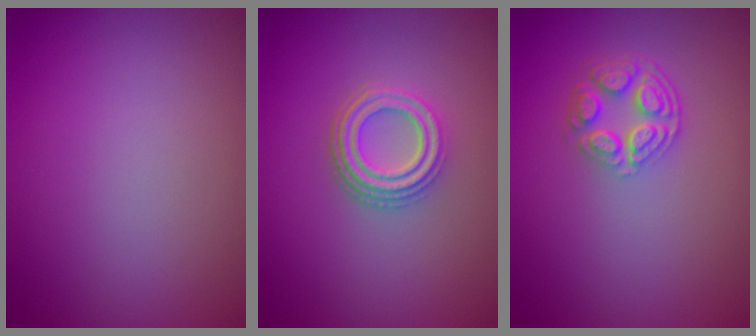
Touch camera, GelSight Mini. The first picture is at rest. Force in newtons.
{"total": 3.7, "press": 3.0, "slide": 2.1}
{"total": 3.9, "press": 2.9, "slide": 2.5}